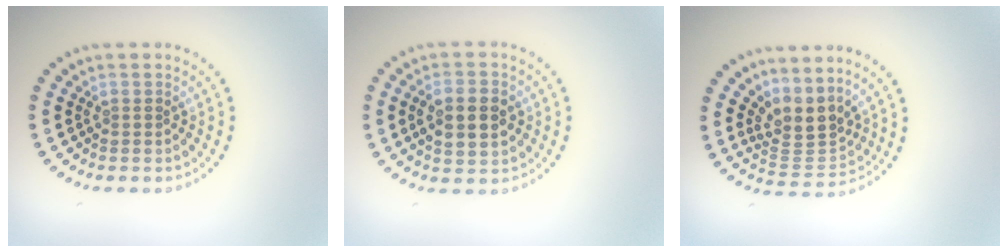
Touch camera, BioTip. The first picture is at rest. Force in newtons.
{"total": 5.0, "press": 5.0, "slide": 0.3}
{"total": 3.5, "press": 2.7, "slide": 2.3}